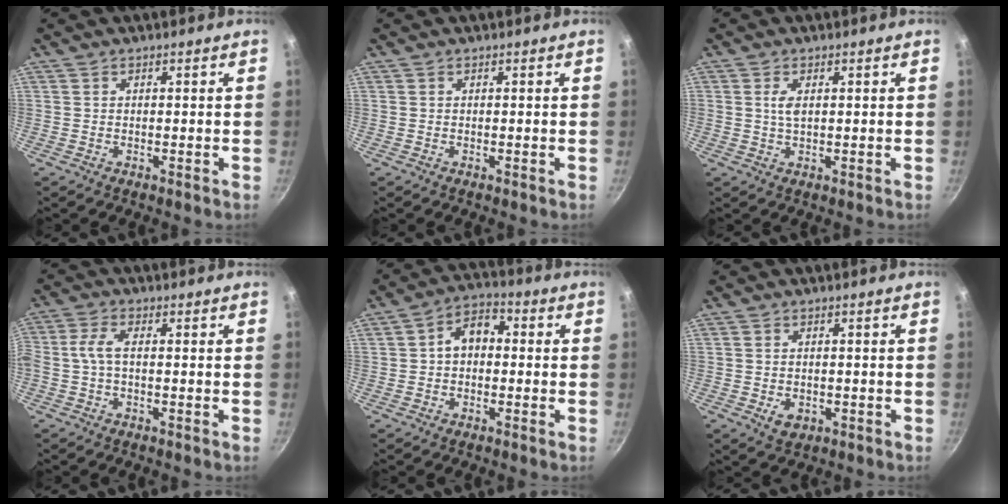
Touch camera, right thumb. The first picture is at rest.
{"total": 0.0}
{"total": 2.3, "force": [0.6, 1.1, 1.9], "torque": [-0.037, -0.002, 0.013]}
{"total": 4.0, "force": [-0.5, 1.7, 3.6], "torque": [-0.088, 0.014, -0.016]}
{"total": 6.8, "force": [0.1, 4.8, 4.8], "torque": [-0.048, 0.023, -0.011]}
{"total": 3.4, "force": [-1.0, 2.4, 2.1], "torque": [-0.032, 0.001, -0.011]}